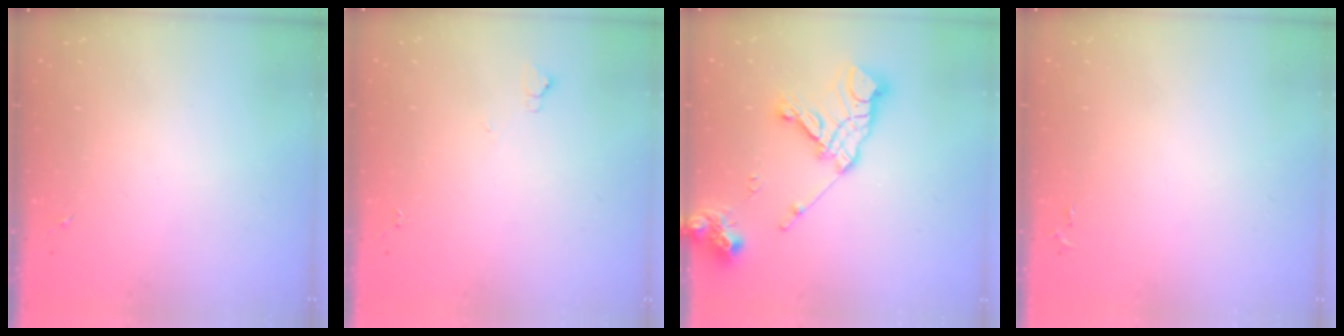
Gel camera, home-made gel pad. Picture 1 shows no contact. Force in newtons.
{"total": 4.9, "press": 4.8, "slide": 0.7}
{"total": 16.5, "press": 16.4, "slide": 2.2}
{"total": 2.6, "press": 2.6, "slide": 0.3}